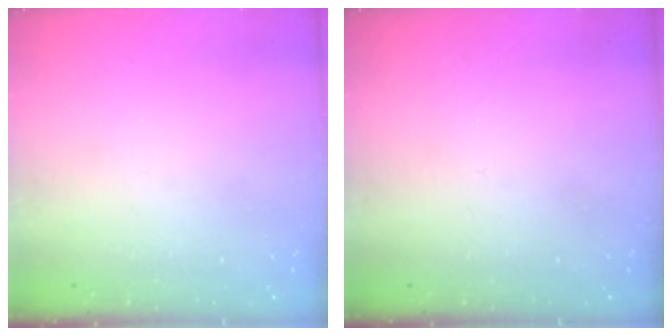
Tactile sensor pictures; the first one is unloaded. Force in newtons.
{"total": 0.0}